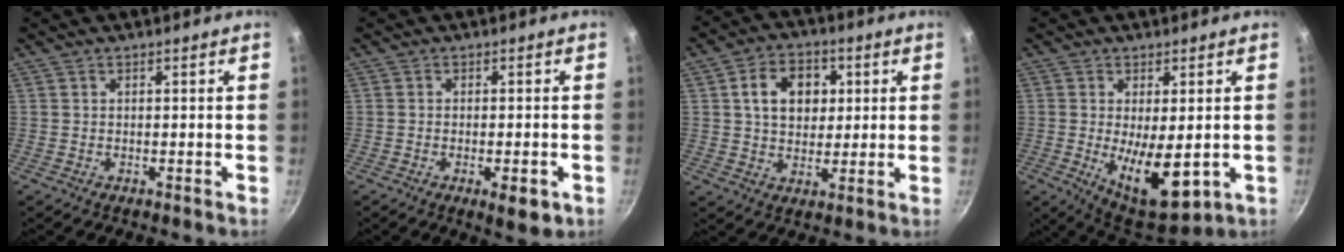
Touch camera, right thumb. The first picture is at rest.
{"total": 5.1, "force": [-2.1, 1.7, 4.4], "torque": [-0.063, 0.002, -0.026]}
{"total": 10.2, "force": [2.4, 7.7, 6.3], "torque": [-0.077, 0.006, 0.034]}
{"total": 12.1, "force": [-1.5, 5.1, 10.8], "torque": [-0.152, -0.017, -0.004]}